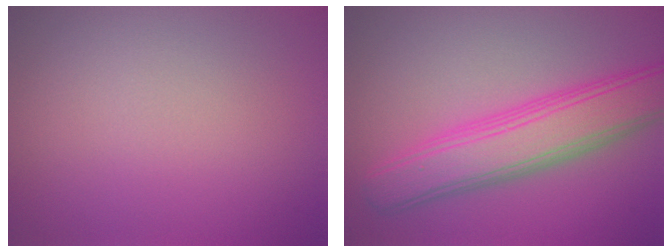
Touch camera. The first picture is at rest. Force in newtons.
{"total": 6.5, "press": 6.5, "slide": 0.2}